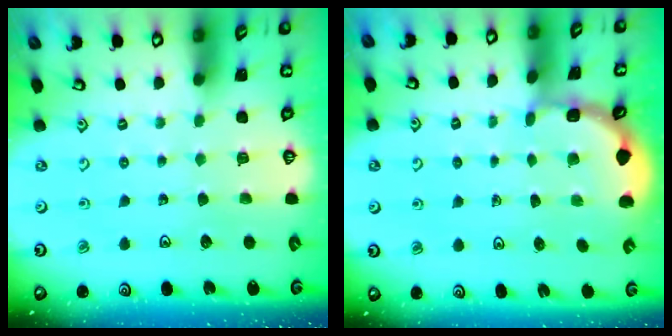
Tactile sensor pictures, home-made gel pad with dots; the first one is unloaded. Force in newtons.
{"total": 2.1, "press": 2.1, "slide": 0.1}